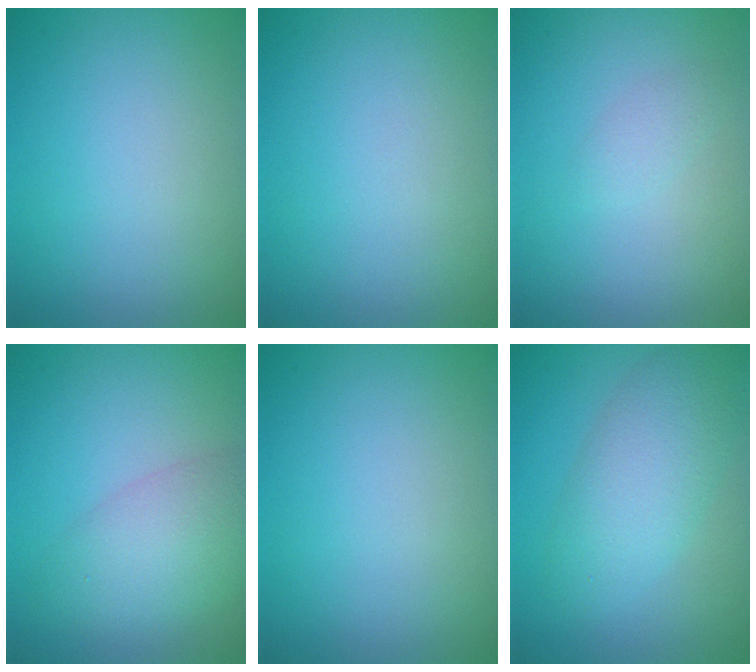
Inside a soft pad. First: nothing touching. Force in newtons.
{"total": 0.0}
{"total": 1.0, "press": 1.0, "slide": 0.0}
{"total": 4.6, "press": 4.6, "slide": 0.1}
{"total": 0.0}
{"total": 5.0, "press": 5.0, "slide": 0.2}